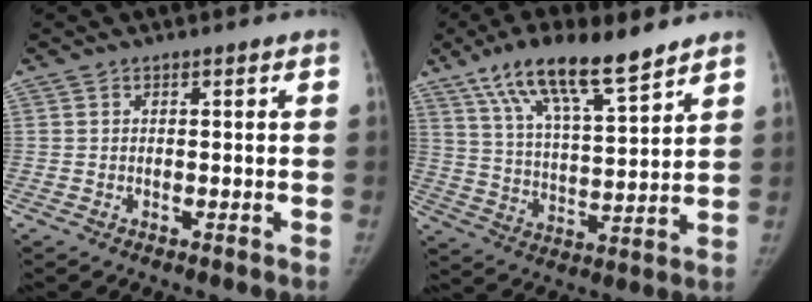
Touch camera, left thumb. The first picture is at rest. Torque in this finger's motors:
{"motor_torque": [1.12, 1.12, 0.84, -0.69, 0.19]}